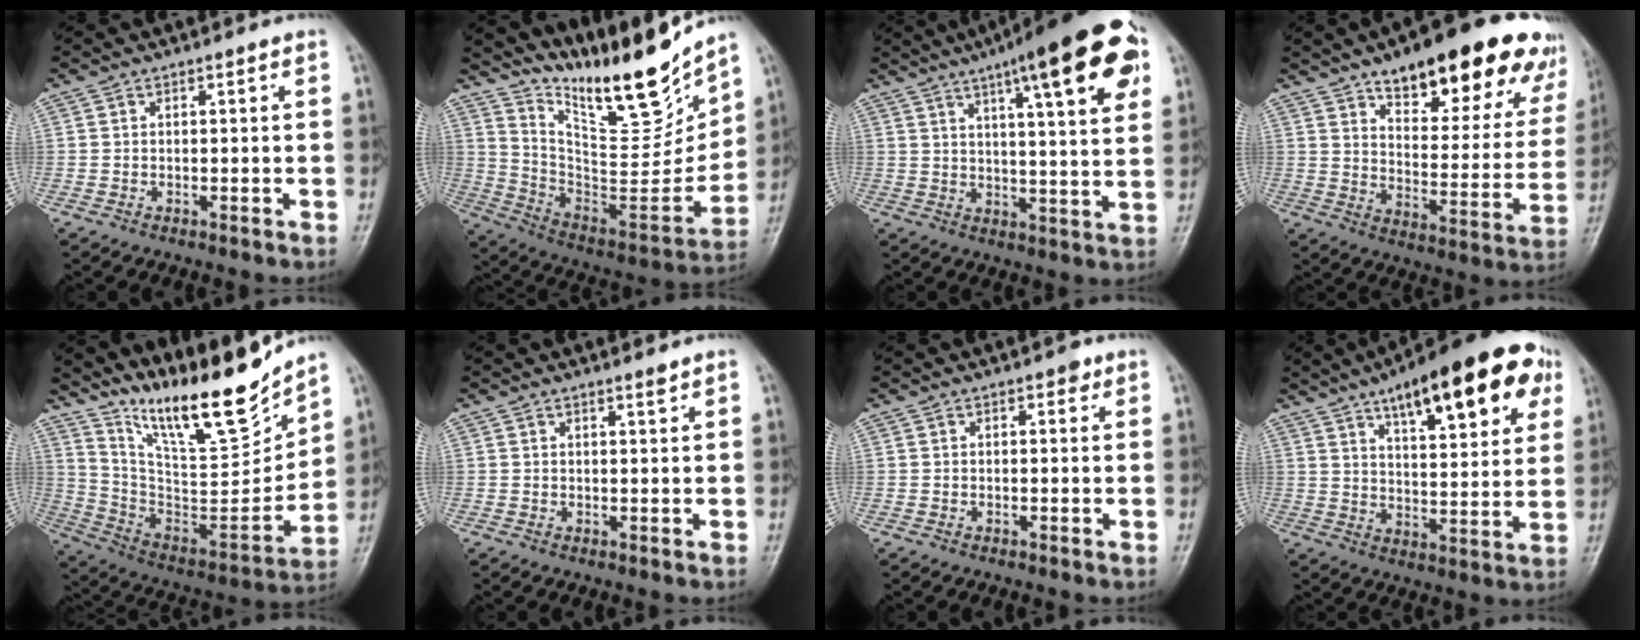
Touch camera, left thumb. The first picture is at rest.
{"total": 21.1, "force": [17.4, 4.1, 11.3], "torque": [-0.135, -0.115, 0.305]}
{"total": 20.5, "force": [9.9, 4.4, 17.4], "torque": [-0.229, -0.008, 0.137]}
{"total": 27.1, "force": [17.4, 10.3, 18.0], "torque": [-0.195, -0.052, 0.240]}
{"total": 21.2, "force": [17.0, 4.3, 12.0], "torque": [-0.157, -0.105, 0.304]}
{"total": 1.1, "force": [0.9, 0.0, 0.6], "torque": [-0.007, -0.008, 0.016]}
{"total": 1.3, "force": [0.6, 0.8, 0.8], "torque": [-0.001, 0.000, 0.005]}
{"total": 22.1, "force": [11.3, 7.5, 17.5], "torque": [-0.221, -0.015, 0.163]}